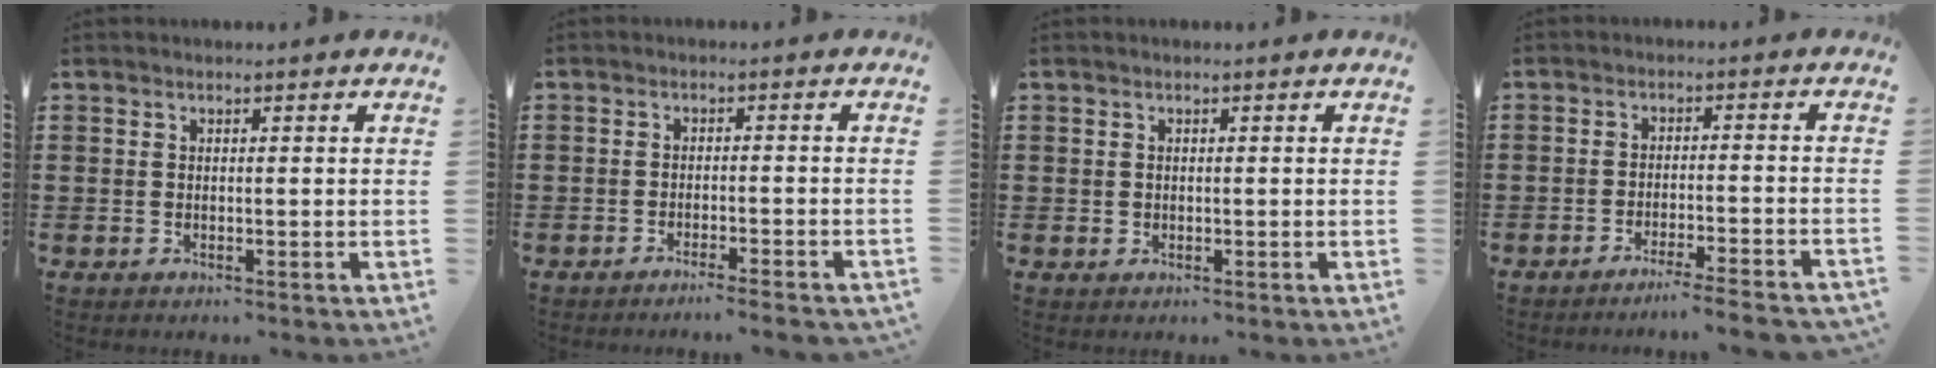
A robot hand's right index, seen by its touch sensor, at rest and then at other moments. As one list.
[{"total": 2.3, "force": [-2.1, -0.4, 0.8], "torque": [-0.015, -0.001, -0.042]}, {"total": 0.5, "force": [0.1, 0.5, 0.0], "torque": [-0.001, 0.005, 0.001]}, {"total": 3.7, "force": [-3.4, -0.8, 1.3], "torque": [-0.021, -0.009, -0.068]}]